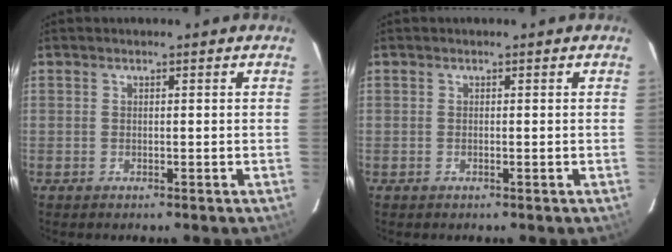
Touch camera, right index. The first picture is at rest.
{"total": 0.0}